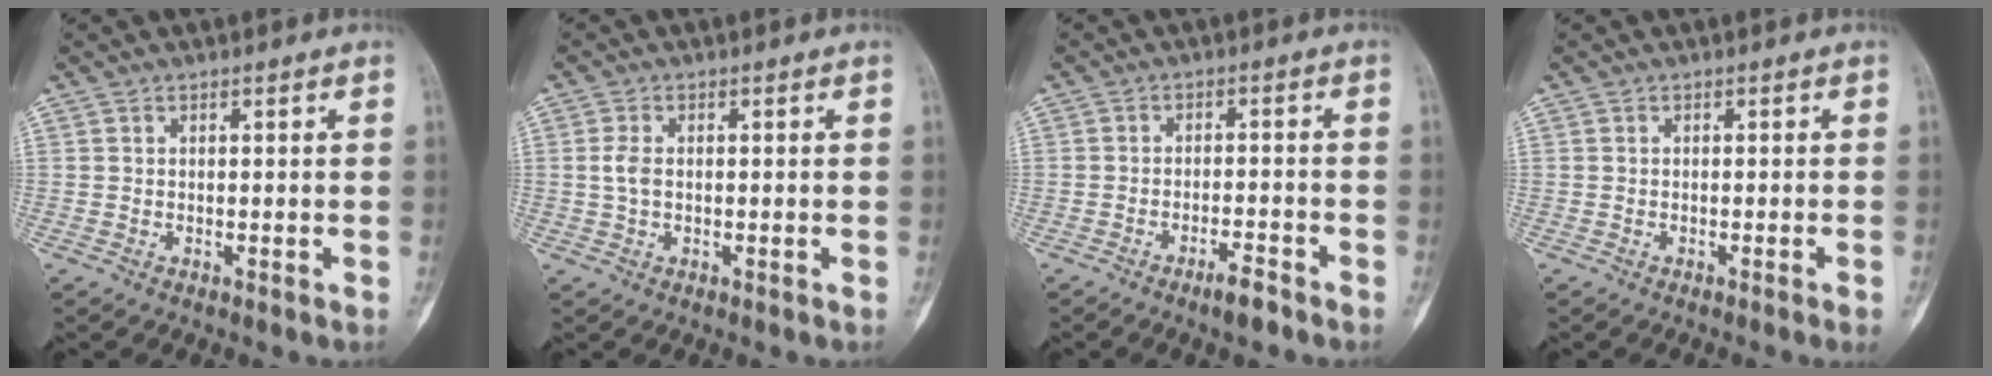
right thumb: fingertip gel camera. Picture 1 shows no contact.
{"total": 2.6, "force": [0.1, 1.6, 2.1], "torque": [-0.046, 0.003, 0.000]}
{"total": 3.8, "force": [-2.8, 0.8, 2.4], "torque": [-0.042, 0.017, -0.048]}
{"total": 1.6, "force": [-1.1, -0.3, 1.1], "torque": [-0.022, 0.007, -0.011]}